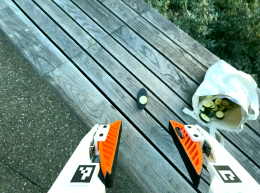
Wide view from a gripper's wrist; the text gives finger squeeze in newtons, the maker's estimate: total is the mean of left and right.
{"total": 0.0}